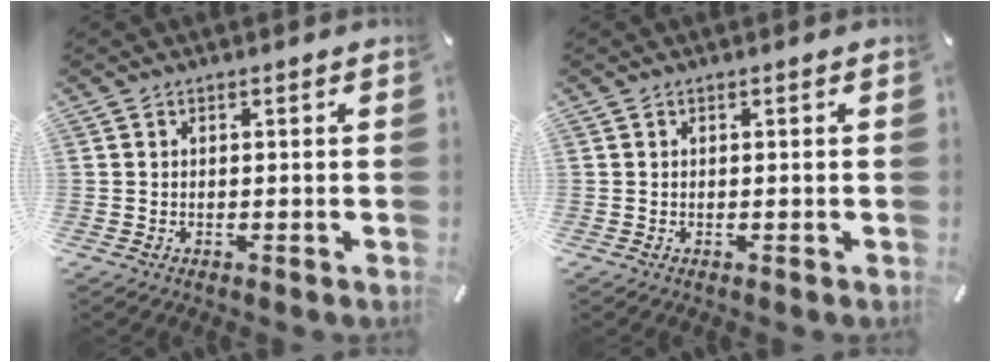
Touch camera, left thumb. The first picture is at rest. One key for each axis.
{"total": 0.0}